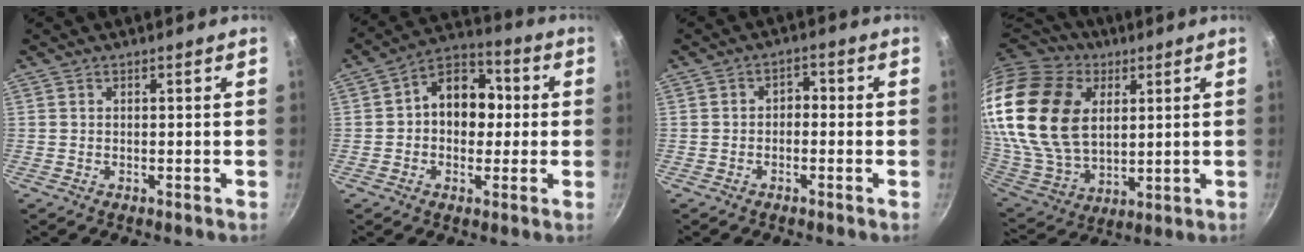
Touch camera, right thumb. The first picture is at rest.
{"total": 11.8, "force": [0.7, 8.9, 7.7], "torque": [-0.063, 0.031, -0.007]}
{"total": 2.5, "force": [-0.7, 1.9, 1.6], "torque": [-0.012, 0.014, -0.016]}
{"total": 32.1, "force": [11.2, 21.4, 21.2], "torque": [-0.444, -0.003, 0.219]}